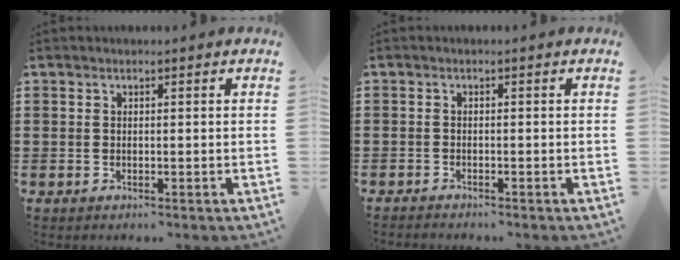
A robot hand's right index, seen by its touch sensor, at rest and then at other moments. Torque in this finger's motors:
{"motor_torque": [-2.14, 0.00, -1.05, -0.21]}